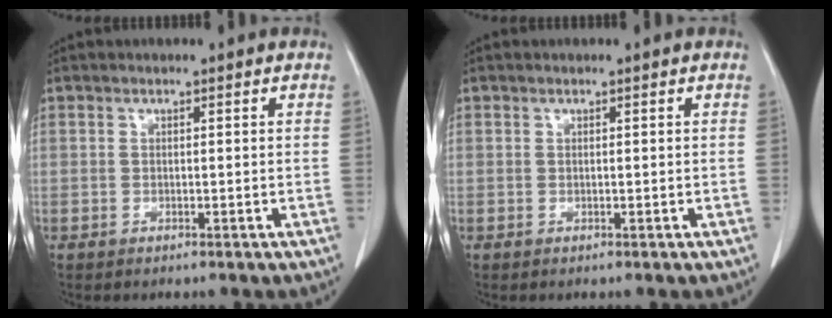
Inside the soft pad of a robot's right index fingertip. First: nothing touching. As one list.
[{"total": 0.0}]